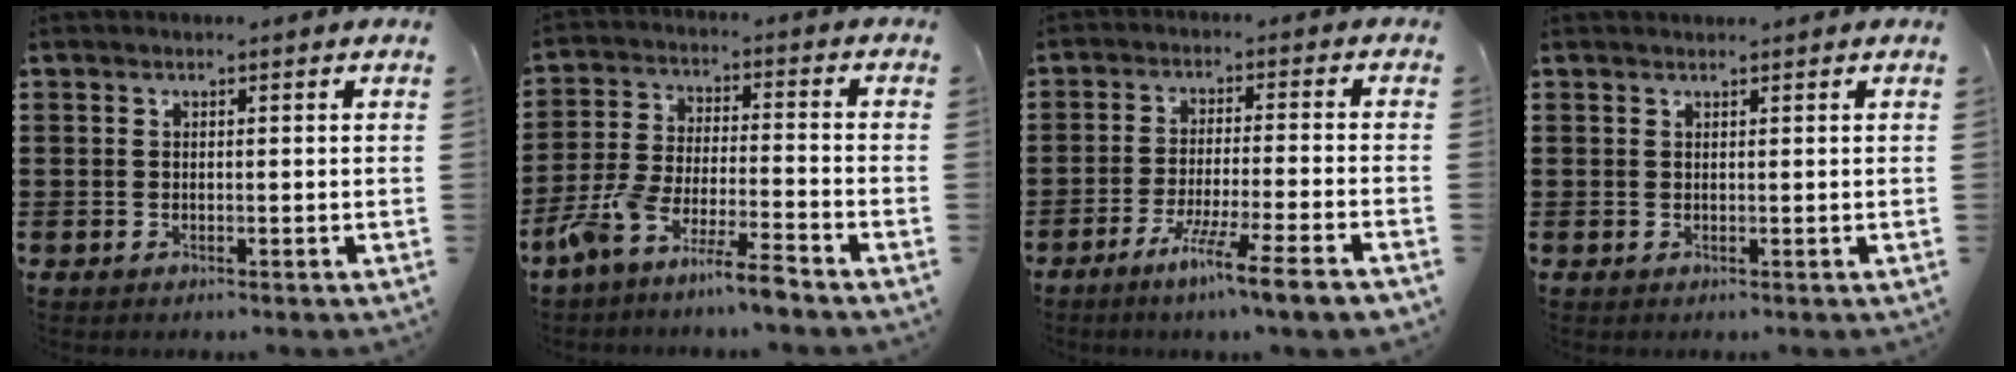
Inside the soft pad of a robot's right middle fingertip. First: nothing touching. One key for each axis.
{"total": 7.9, "fx": -7.0, "fy": -0.2, "fz": 3.7, "tx": -0.091, "ty": -0.011, "tz": -0.141}
{"total": 6.9, "fx": -5.1, "fy": -0.5, "fz": 4.6, "tx": -0.086, "ty": -0.013, "tz": -0.095}
{"total": 0.5, "fx": 0.5, "fy": 0.0, "fz": -0.1, "tx": -0.001, "ty": 0.001, "tz": 0.010}